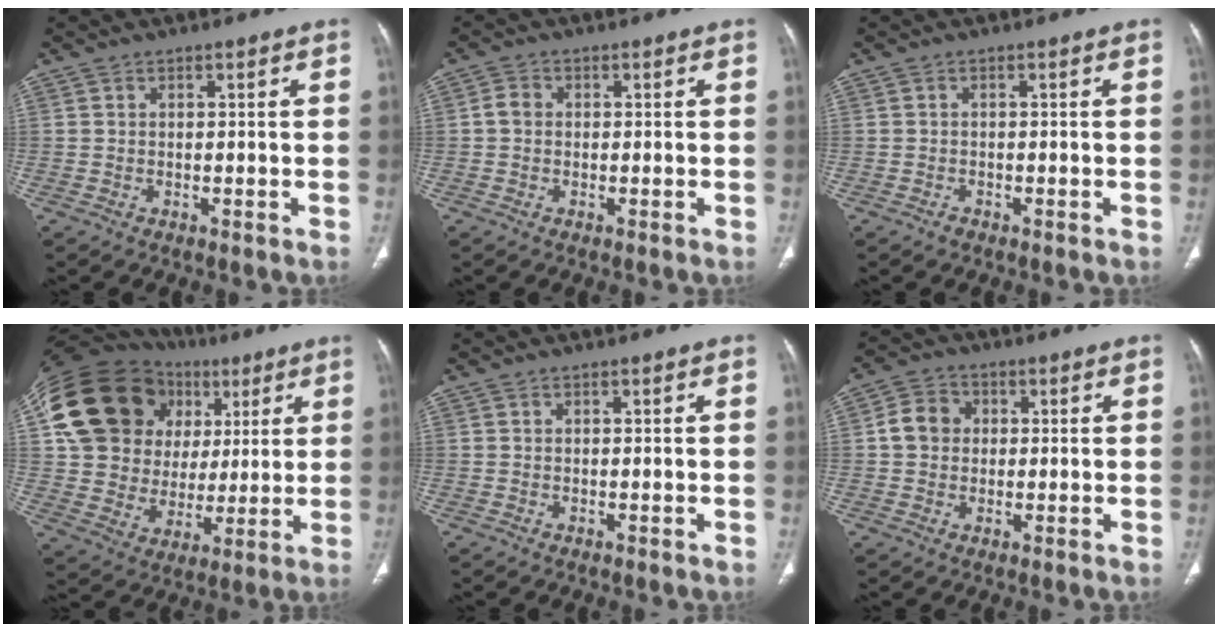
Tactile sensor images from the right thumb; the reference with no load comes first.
{"total": 2.1, "force": [0.0, 1.7, 1.1], "torque": [-0.018, 0.006, -0.004]}
{"total": 0.9, "force": [-0.7, 0.5, 0.2], "torque": [-0.003, 0.001, -0.012]}
{"total": 26.2, "force": [9.2, 20.7, 13.1], "torque": [-0.205, 0.042, 0.175]}
{"total": 0.0}
{"total": 5.8, "force": [0.6, 5.1, 2.8], "torque": [-0.037, 0.012, 0.003]}